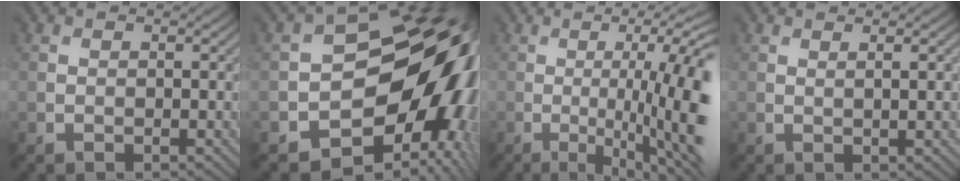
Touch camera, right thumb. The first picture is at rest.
{"total": 14.7, "force": [-4.4, 10.2, 9.6], "torque": [-0.101, -0.029, -0.063]}
{"total": 13.1, "force": [-2.3, 3.0, 12.5], "torque": [-0.148, 0.006, -0.020]}
{"total": 0.9, "force": [0.5, -0.2, 0.7], "torque": [-0.007, 0.008, 0.009]}